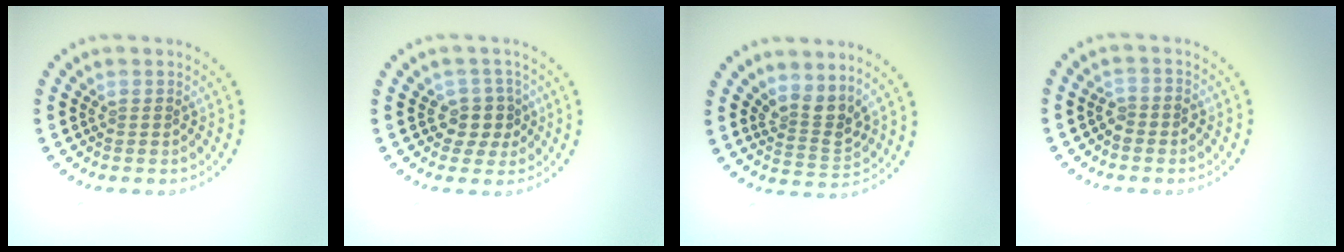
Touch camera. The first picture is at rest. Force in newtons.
{"total": 2.5, "press": 2.0, "slide": 1.4}
{"total": 2.8, "press": 2.1, "slide": 1.8}
{"total": 1.1, "press": 0.9, "slide": 0.5}